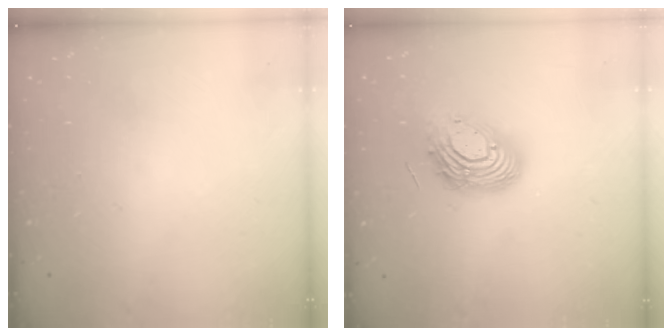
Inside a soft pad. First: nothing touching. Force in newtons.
{"total": 15.0, "press": 15.0, "slide": 1.2}